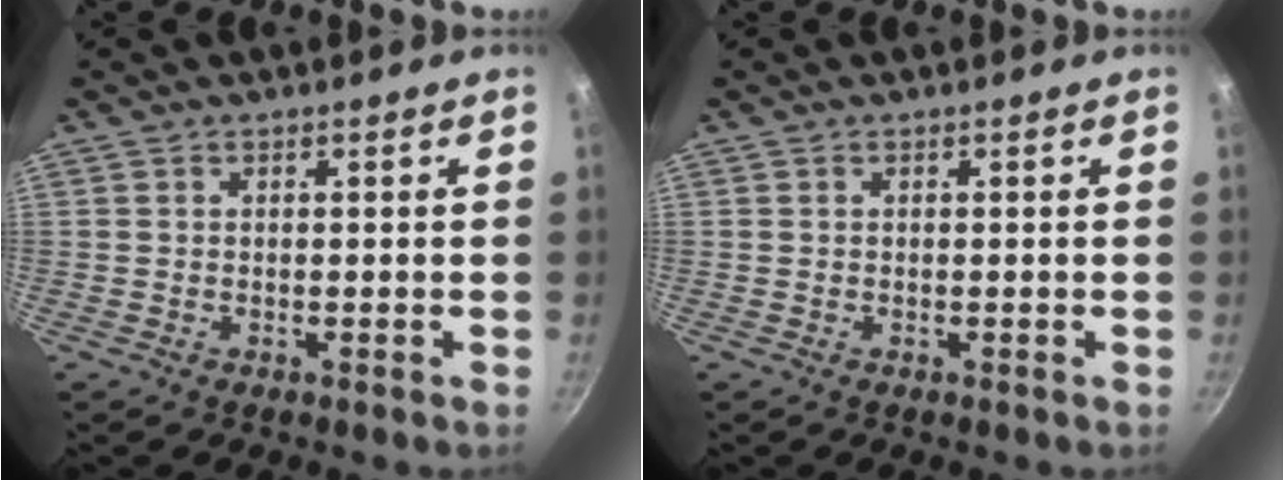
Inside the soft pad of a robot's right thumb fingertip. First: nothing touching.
{"total": 0.0}